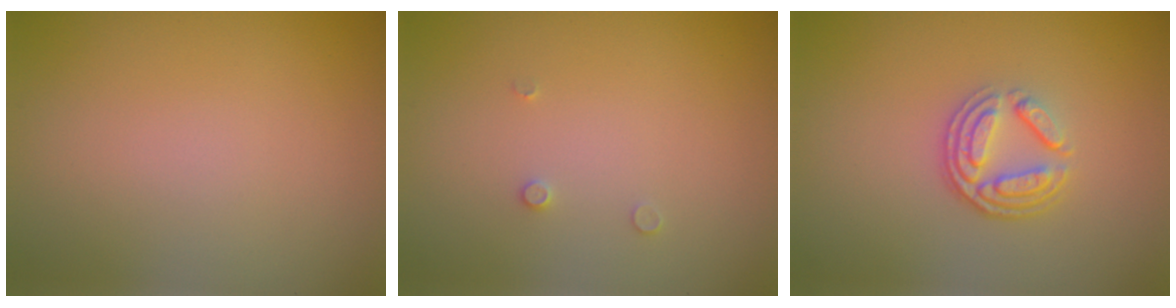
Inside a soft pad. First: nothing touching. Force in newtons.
{"total": 0.6, "press": 0.6, "slide": 0.2}
{"total": 3.9, "press": 2.8, "slide": 2.7}